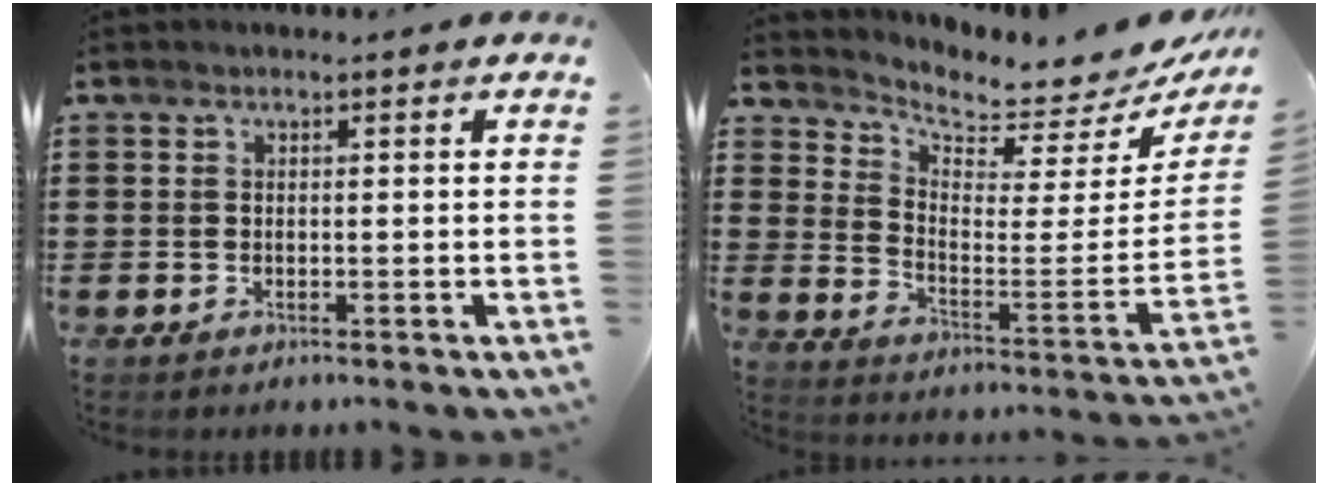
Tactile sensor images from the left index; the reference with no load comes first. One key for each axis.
{"total": 3.5, "fx": 3.3, "fy": 0.9, "fz": 0.3, "tx": -0.034, "ty": -0.039, "tz": 0.050}